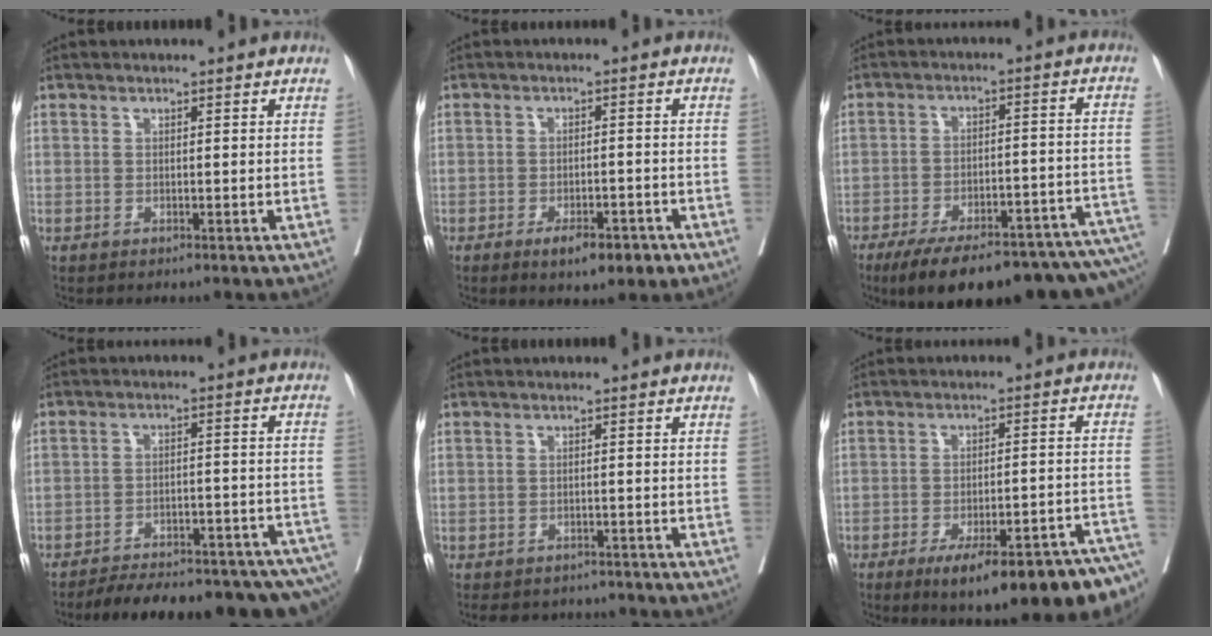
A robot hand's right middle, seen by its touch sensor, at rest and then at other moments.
{"total": 5.5, "force": [-3.3, 1.9, 3.9], "torque": [-0.053, -0.001, -0.042]}
{"total": 24.5, "force": [-18.7, 5.6, 14.9], "torque": [-0.147, 0.012, -0.248]}
{"total": 22.0, "force": [-18.6, 4.2, 11.0], "torque": [-0.120, 0.005, -0.242]}
{"total": 7.0, "force": [-6.4, 2.5, 1.2], "torque": [-0.013, 0.000, -0.079]}
{"total": 18.5, "force": [-14.2, 2.4, 11.7], "torque": [-0.088, 0.015, -0.189]}